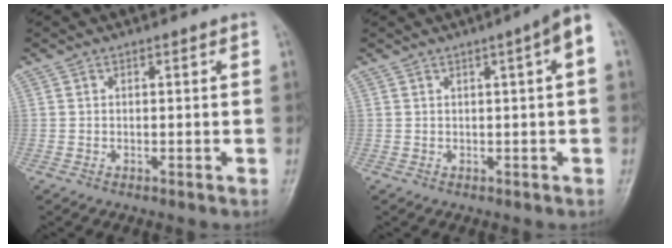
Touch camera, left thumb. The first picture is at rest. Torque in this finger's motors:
{"motor_torque": [2.42, 2.59, 1.69, -1.07, 0.01]}